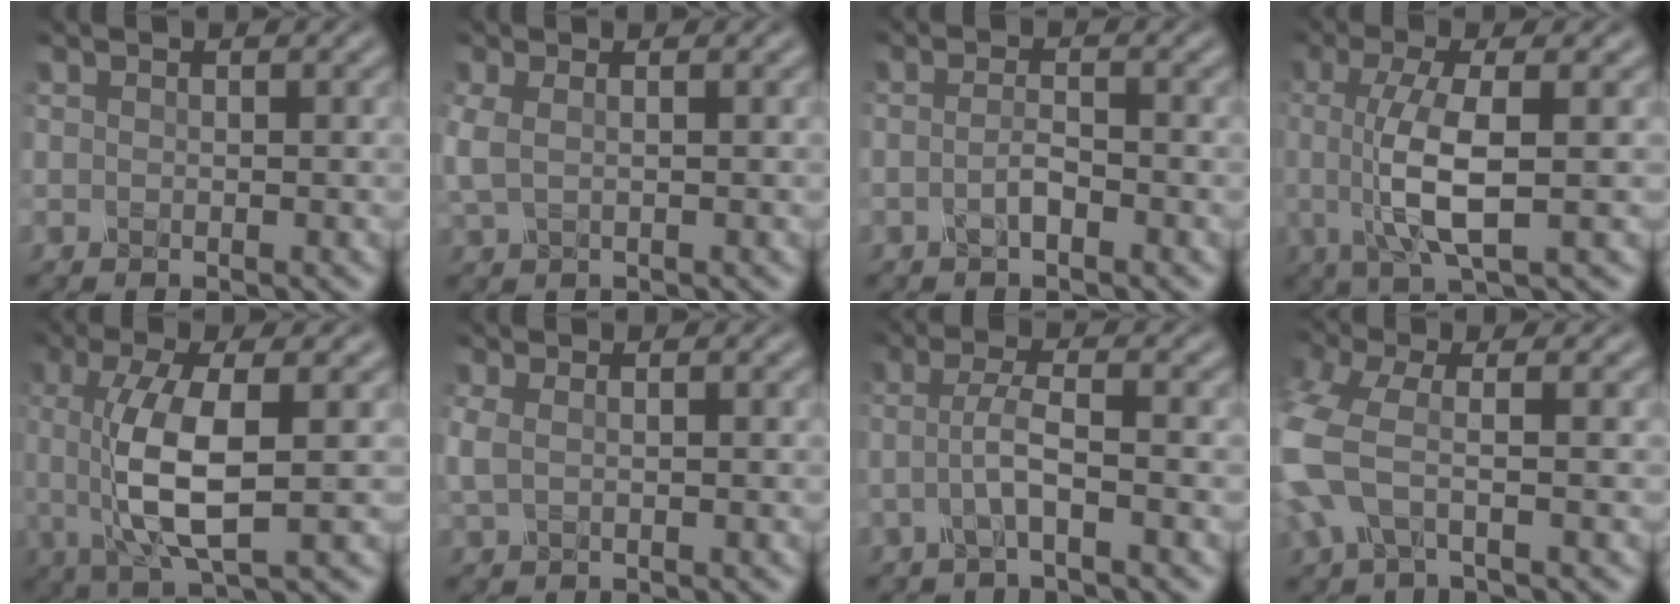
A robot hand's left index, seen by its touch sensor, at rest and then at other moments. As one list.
[{"total": 1.9, "force": [0.3, 0.9, 1.7], "torque": [-0.046, 0.003, 0.005]}, {"total": 1.7, "force": [-0.7, 0.5, 1.4], "torque": [-0.029, 0.002, -0.017]}, {"total": 6.2, "force": [-0.1, 1.7, 6.0], "torque": [-0.116, 0.000, -0.002]}, {"total": 7.4, "force": [0.0, 2.3, 7.0], "torque": [-0.139, -0.004, 0.003]}, {"total": 1.5, "force": [0.3, 0.7, 1.3], "torque": [-0.034, 0.003, 0.005]}, {"total": 3.0, "force": [-0.7, 0.5, 2.9], "torque": [-0.057, 0.005, -0.022]}, {"total": 5.6, "force": [-1.1, 2.3, 4.9], "torque": [-0.141, -0.003, -0.033]}]